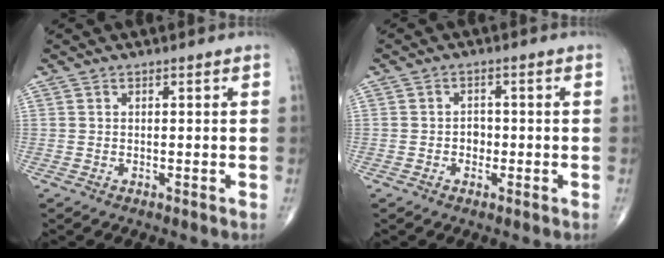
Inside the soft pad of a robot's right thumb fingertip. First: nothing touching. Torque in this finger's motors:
{"motor_torque": [-0.10, -0.01, 0.58, -0.06, 0.00]}